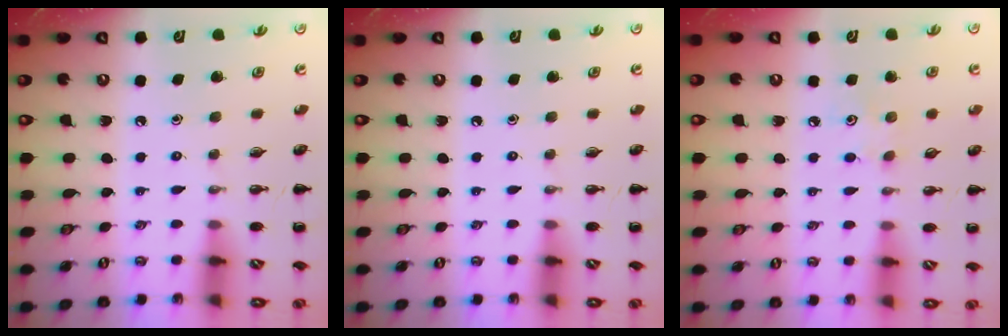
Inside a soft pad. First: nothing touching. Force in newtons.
{"total": 0.0}
{"total": 3.7, "press": 3.5, "slide": 1.0}